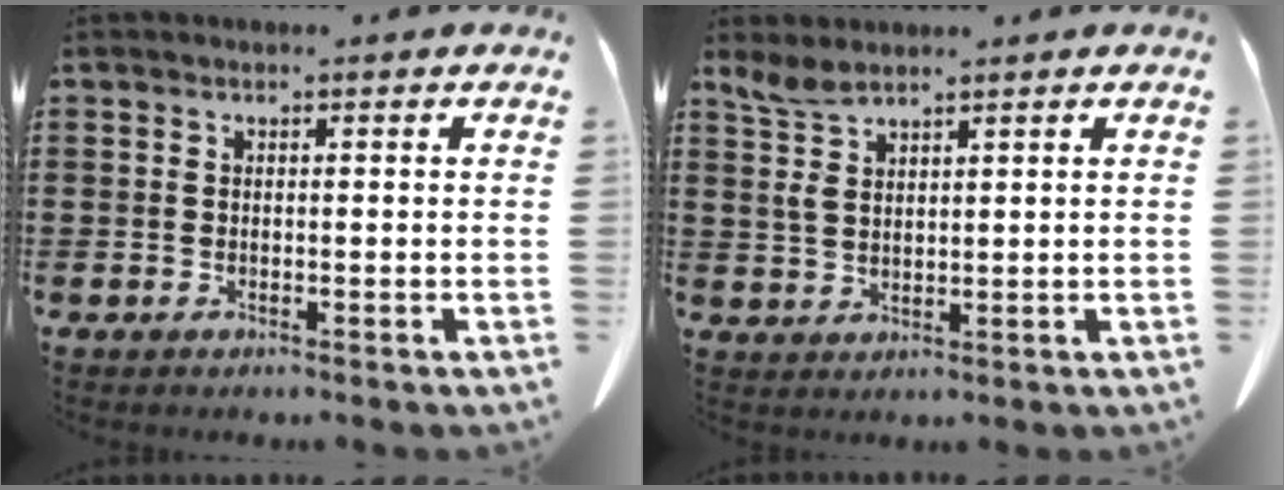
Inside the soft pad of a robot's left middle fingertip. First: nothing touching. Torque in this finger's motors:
{"motor_torque": [1.04, 0.69, 0.07, 0.05]}